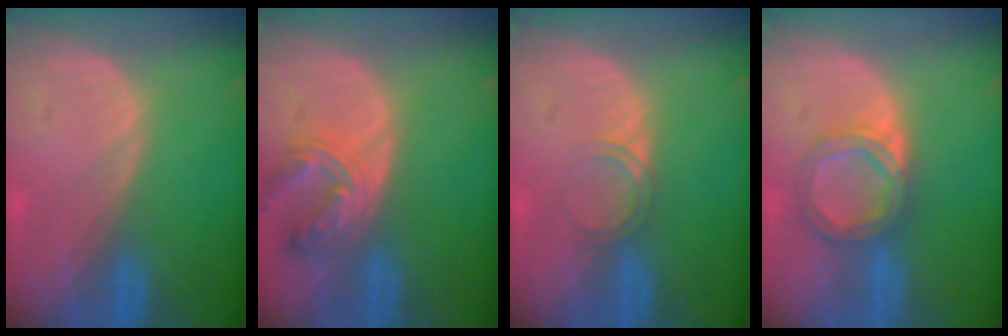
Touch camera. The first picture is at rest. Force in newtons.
{"total": 6.8, "press": 6.3, "slide": 2.5}
{"total": 2.0, "press": 2.0, "slide": 0.2}
{"total": 5.6, "press": 5.2, "slide": 1.9}